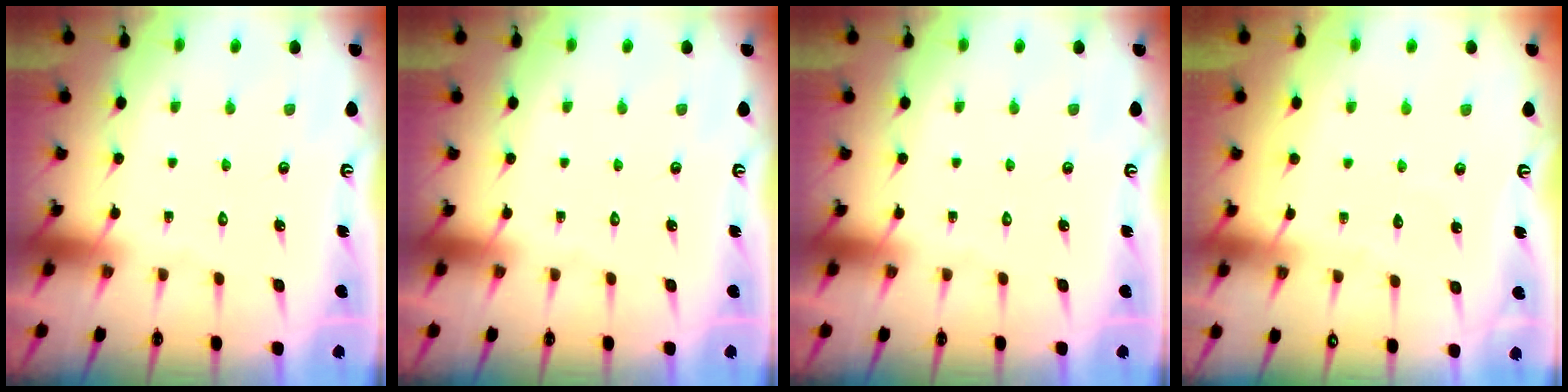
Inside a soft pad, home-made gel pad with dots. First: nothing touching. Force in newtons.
{"total": 0.0}
{"total": 0.0}
{"total": 2.1, "press": 2.1, "slide": 0.3}